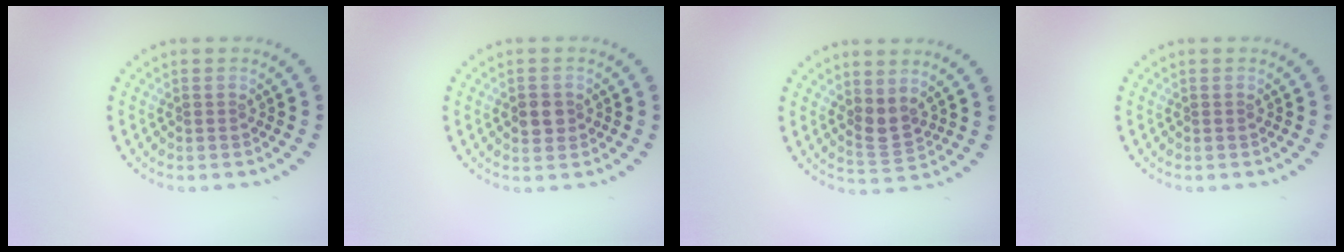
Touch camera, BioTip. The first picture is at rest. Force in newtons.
{"total": 1.9, "press": 1.9, "slide": 0.3}
{"total": 1.9, "press": 1.6, "slide": 1.0}
{"total": 0.0}